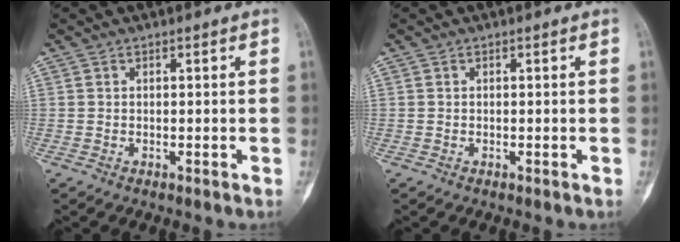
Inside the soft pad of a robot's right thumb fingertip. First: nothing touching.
{"total": 0.0}